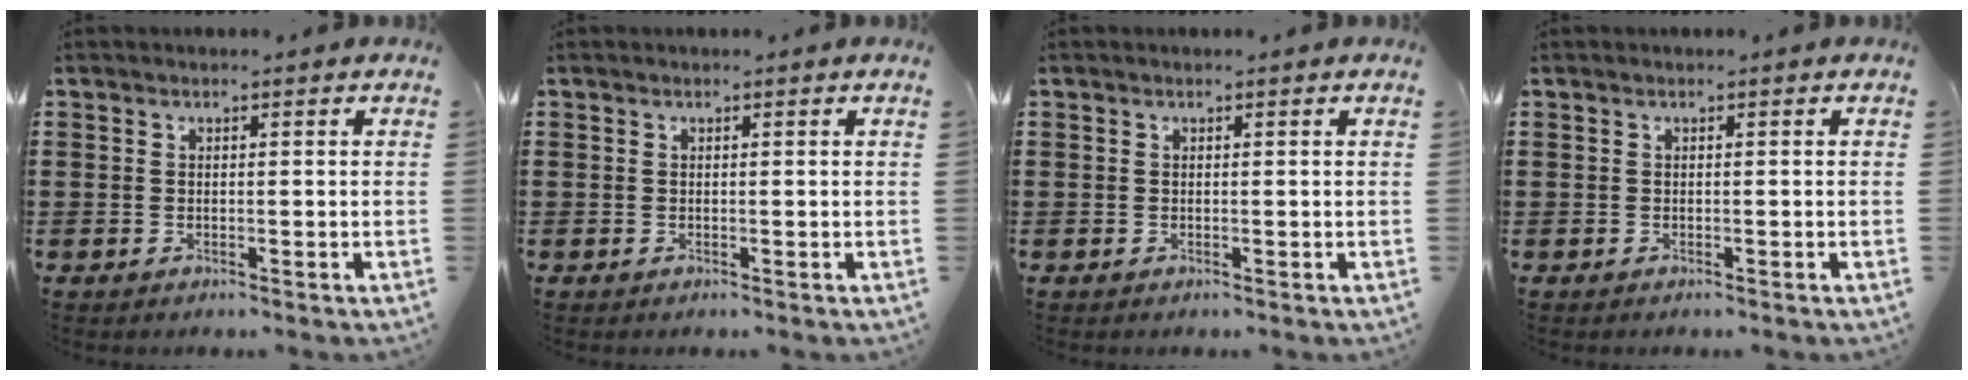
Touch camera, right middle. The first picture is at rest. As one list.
[{"total": 0.0}, {"total": 0.0}, {"total": 0.0}]